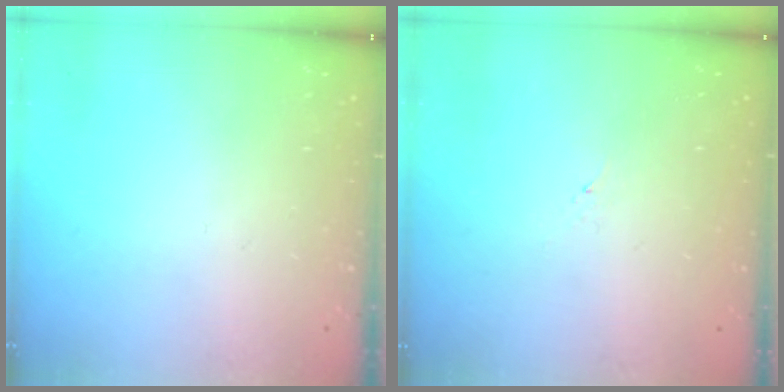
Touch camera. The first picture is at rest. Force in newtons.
{"total": 1.2, "press": 1.1, "slide": 0.2}